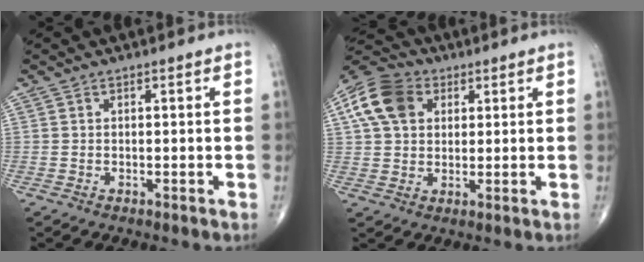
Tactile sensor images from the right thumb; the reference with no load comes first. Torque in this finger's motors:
{"motor_torque": [-0.62, 0.72, 0.34, 0.12, 0.06]}